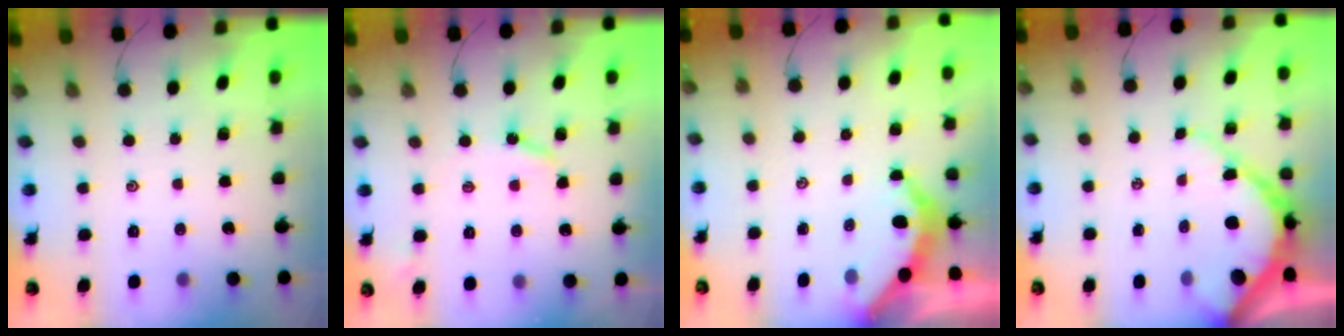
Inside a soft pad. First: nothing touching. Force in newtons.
{"total": 4.3, "press": 4.2, "slide": 0.5}
{"total": 3.8, "press": 3.7, "slide": 0.4}
{"total": 10.3, "press": 10.2, "slide": 1.0}